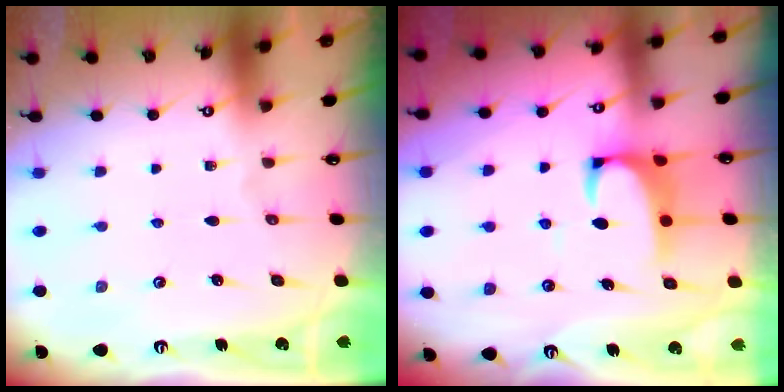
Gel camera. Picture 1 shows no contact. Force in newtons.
{"total": 2.2, "press": 2.0, "slide": 1.0}